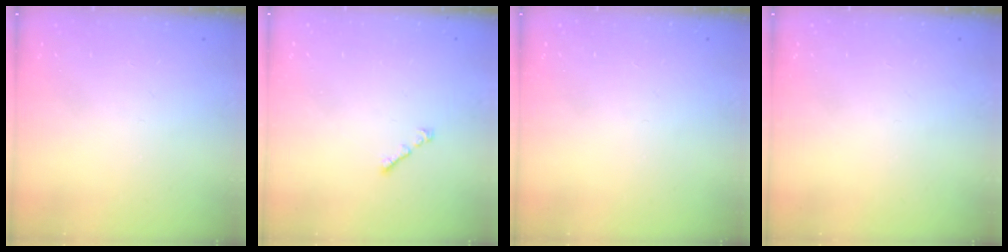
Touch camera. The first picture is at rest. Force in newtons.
{"total": 0.9, "press": 0.8, "slide": 0.5}
{"total": 0.0}
{"total": 0.0}